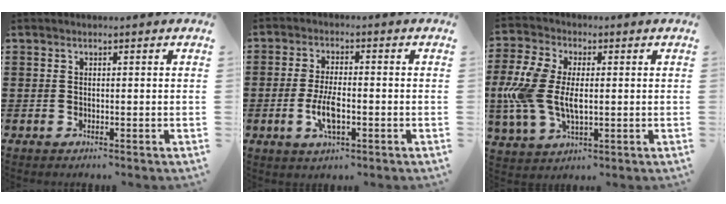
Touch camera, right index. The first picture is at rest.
{"total": 5.5, "force": [-1.5, 1.9, 4.9], "torque": [-0.110, -0.003, -0.034]}
{"total": 9.6, "force": [-0.2, 5.5, 7.8], "torque": [-0.192, 0.000, -0.011]}